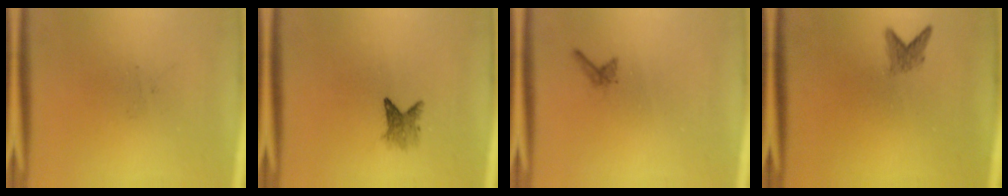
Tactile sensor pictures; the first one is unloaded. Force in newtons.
{"total": 2.2}
{"total": 0.6}
{"total": 1.7}